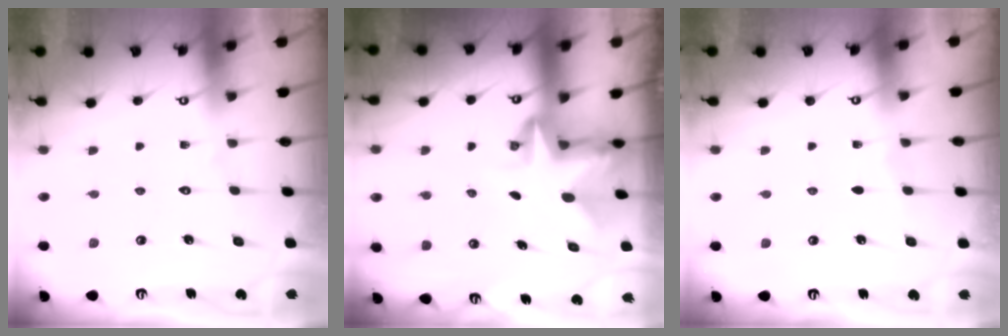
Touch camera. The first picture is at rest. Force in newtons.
{"total": 3.0, "press": 3.0, "slide": 0.4}
{"total": 3.2, "press": 2.5, "slide": 2.0}